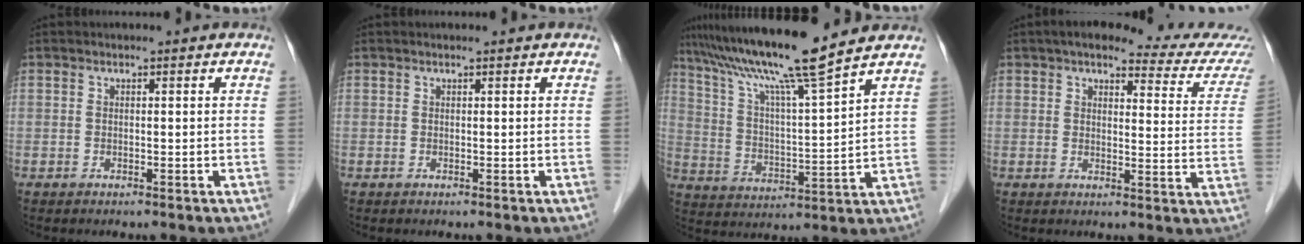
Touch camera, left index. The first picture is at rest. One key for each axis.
{"total": 0.6, "fx": 0.5, "fy": -0.1, "fz": 0.3, "tx": -0.010, "ty": 0.002, "tz": 0.011}
{"total": 14.5, "fx": 11.9, "fy": -1.9, "fz": 8.1, "tx": -0.146, "ty": 0.003, "tz": 0.208}
{"total": 15.3, "fx": 13.7, "fy": 2.1, "fz": 6.5, "tx": -0.067, "ty": -0.016, "tz": 0.142}